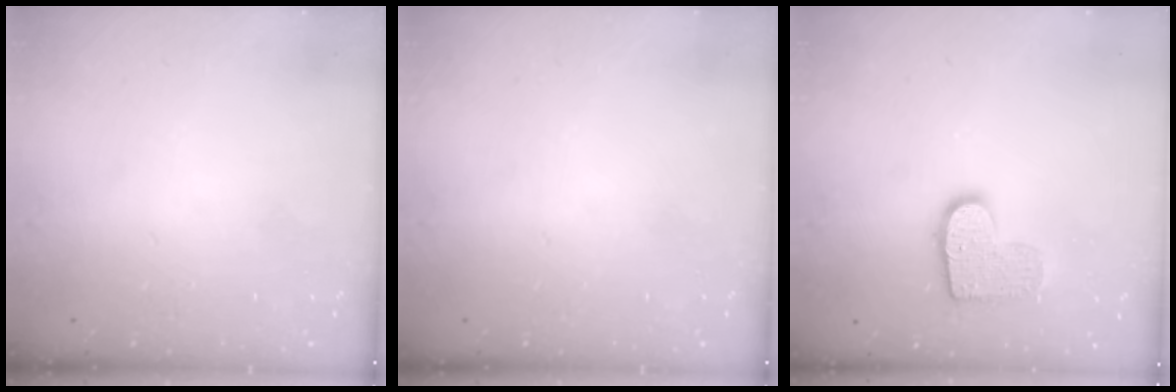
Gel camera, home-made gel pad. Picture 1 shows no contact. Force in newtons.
{"total": 0.0}
{"total": 11.2, "press": 11.2, "slide": 0.6}